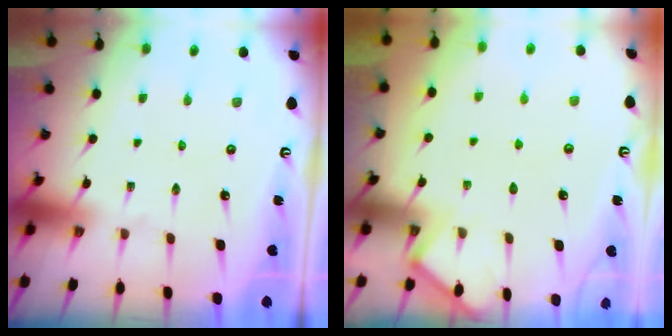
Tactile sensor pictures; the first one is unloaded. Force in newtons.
{"total": 3.7, "press": 3.7, "slide": 0.4}